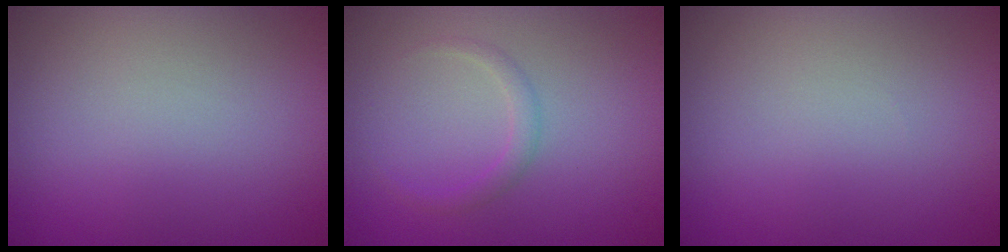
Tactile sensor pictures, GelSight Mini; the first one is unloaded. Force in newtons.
{"total": 1.2, "press": 1.2, "slide": 0.1}
{"total": 0.0}